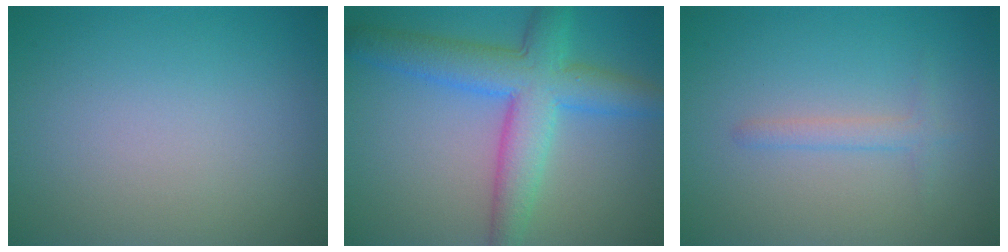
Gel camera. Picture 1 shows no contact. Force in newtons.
{"total": 6.9, "press": 6.9, "slide": 0.3}
{"total": 1.4, "press": 1.4, "slide": 0.1}